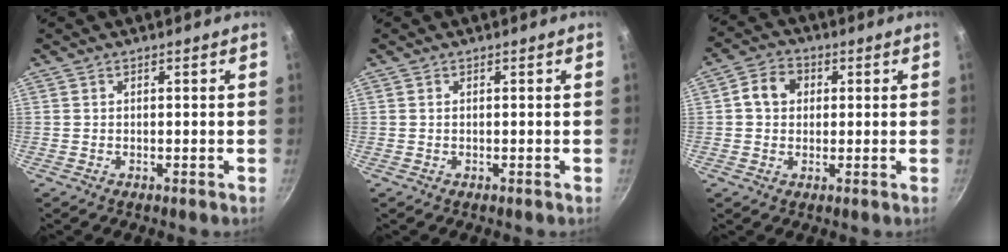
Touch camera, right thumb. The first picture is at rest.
{"total": 0.0}
{"total": 6.1, "force": [1.0, 4.9, 3.4], "torque": [-0.050, 0.011, 0.012]}